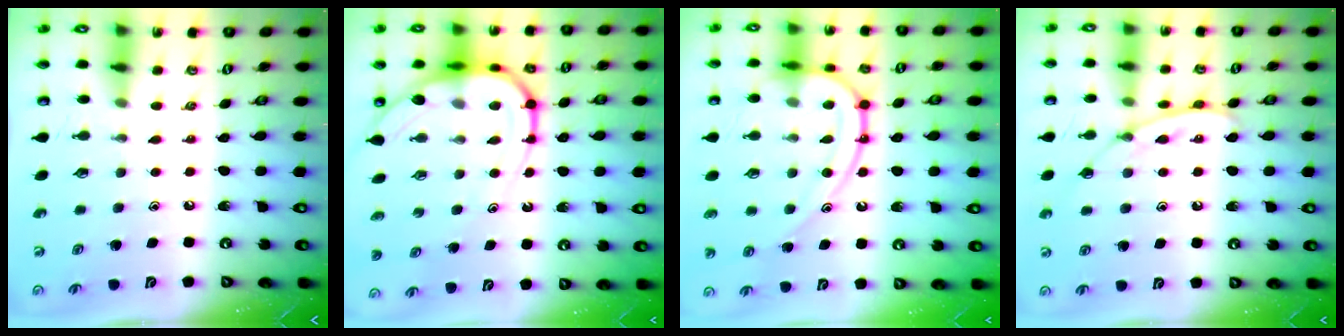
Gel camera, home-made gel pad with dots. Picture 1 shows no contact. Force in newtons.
{"total": 13.8, "press": 13.8, "slide": 1.2}
{"total": 16.4, "press": 16.3, "slide": 1.6}
{"total": 9.3, "press": 9.3, "slide": 0.7}